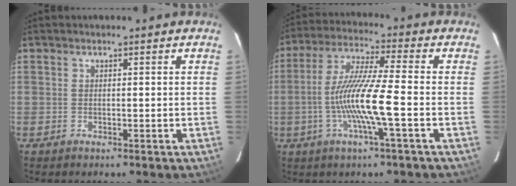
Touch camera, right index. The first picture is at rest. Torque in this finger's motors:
{"motor_torque": [1.56, 0.00, 0.88, 0.21]}